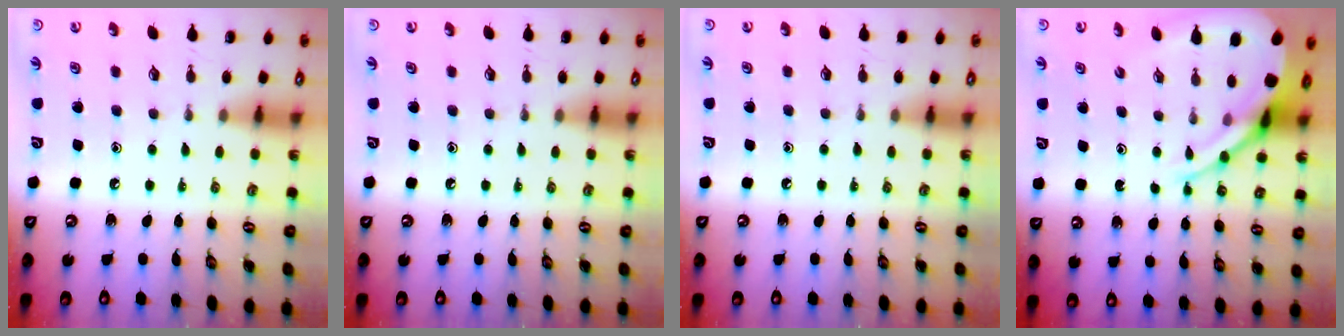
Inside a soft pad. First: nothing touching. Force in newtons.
{"total": 0.0}
{"total": 1.9, "press": 1.9, "slide": 0.1}
{"total": 10.4, "press": 10.4, "slide": 0.7}